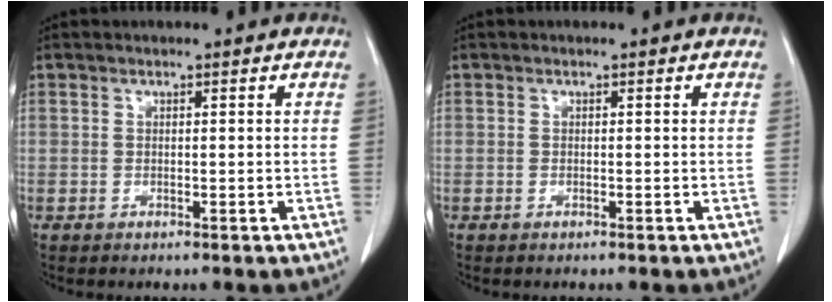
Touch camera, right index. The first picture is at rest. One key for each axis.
{"total": 0.0}